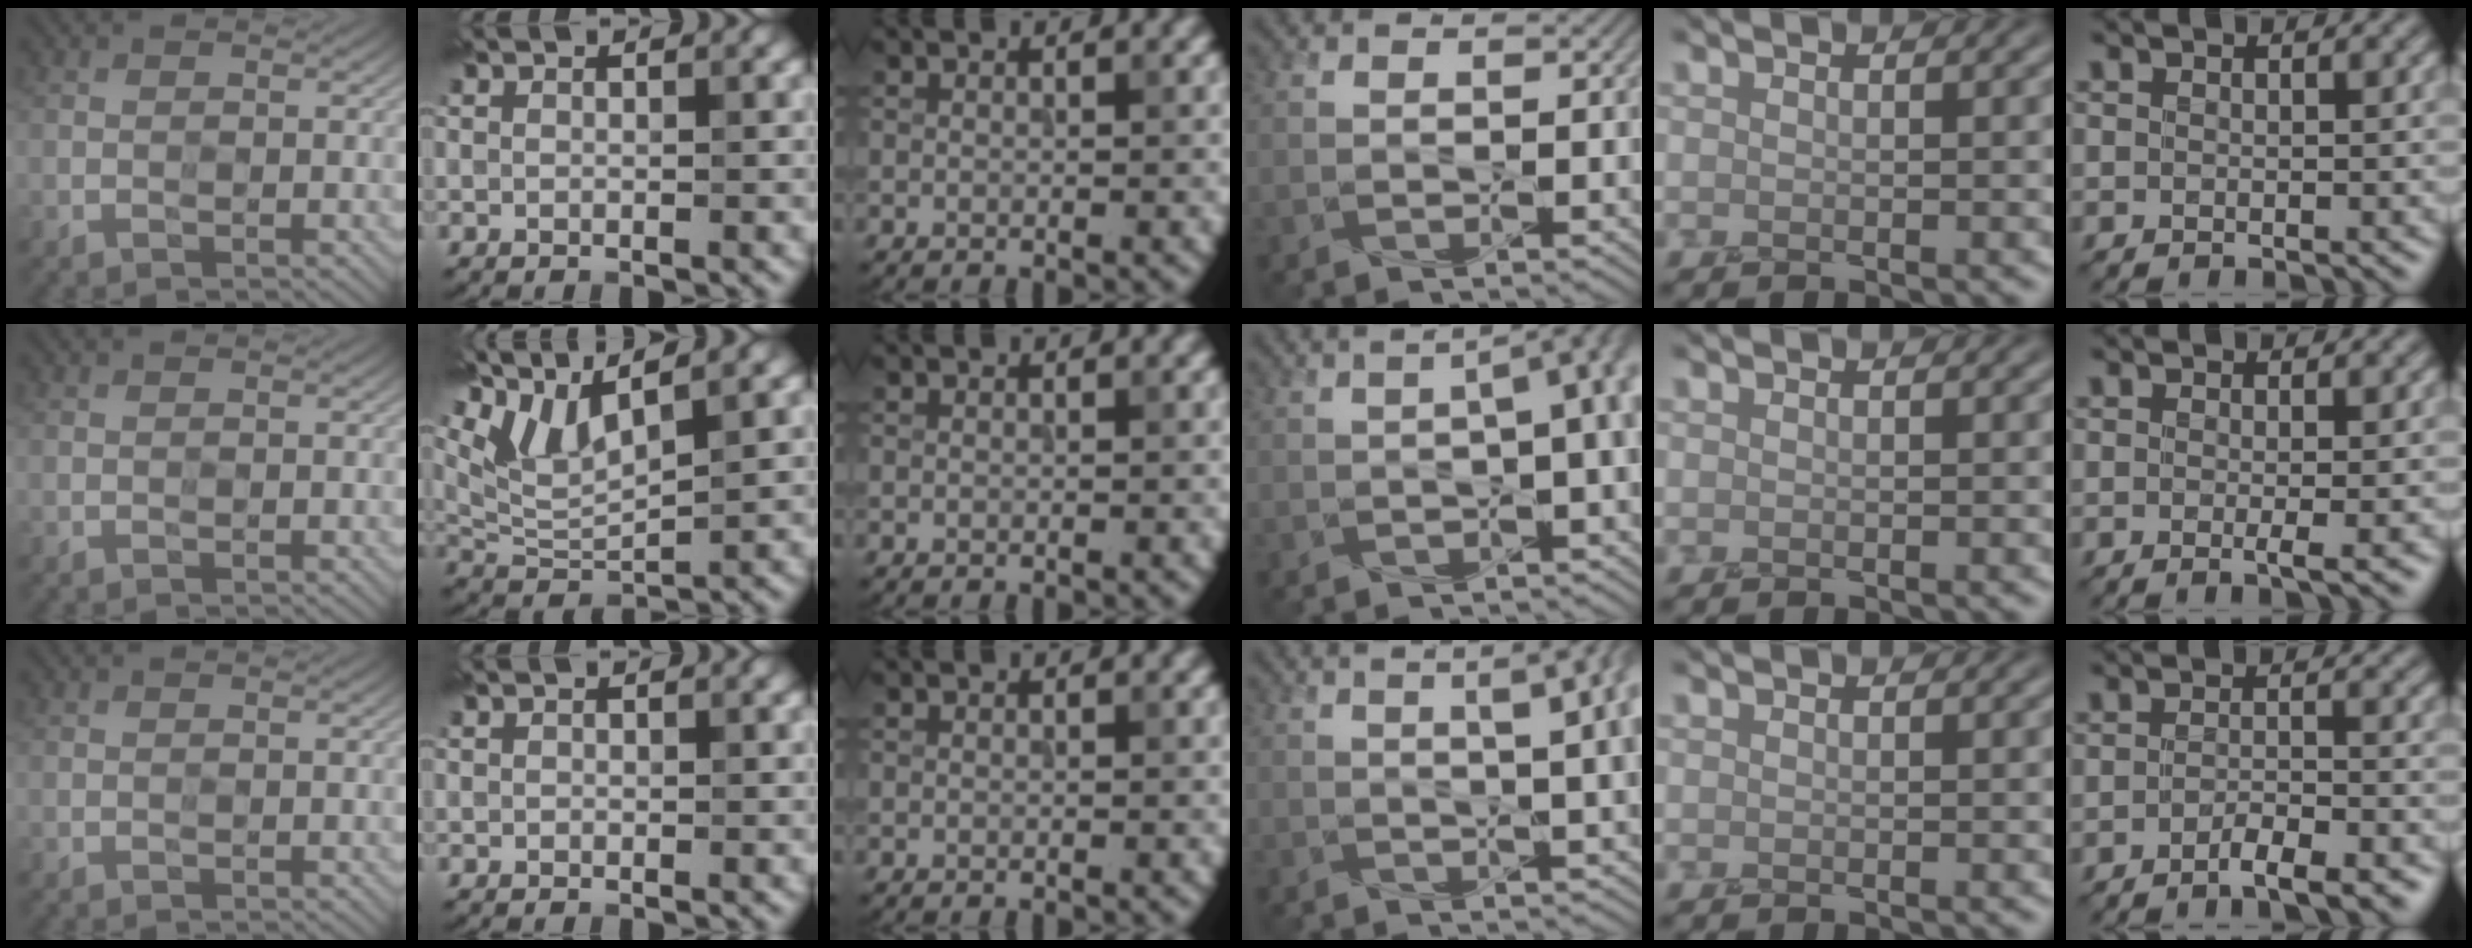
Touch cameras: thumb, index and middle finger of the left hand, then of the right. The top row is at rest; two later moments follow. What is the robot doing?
{"motion": "screw", "object": "organic brewed tea cap"}